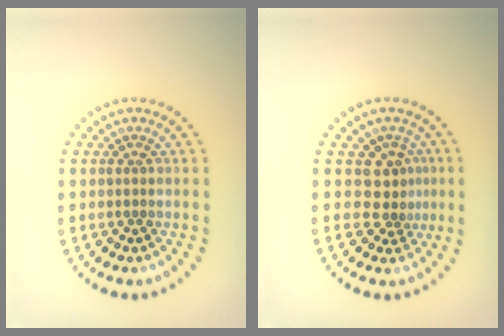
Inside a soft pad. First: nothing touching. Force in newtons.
{"total": 2.6, "press": 1.8, "slide": 1.8}